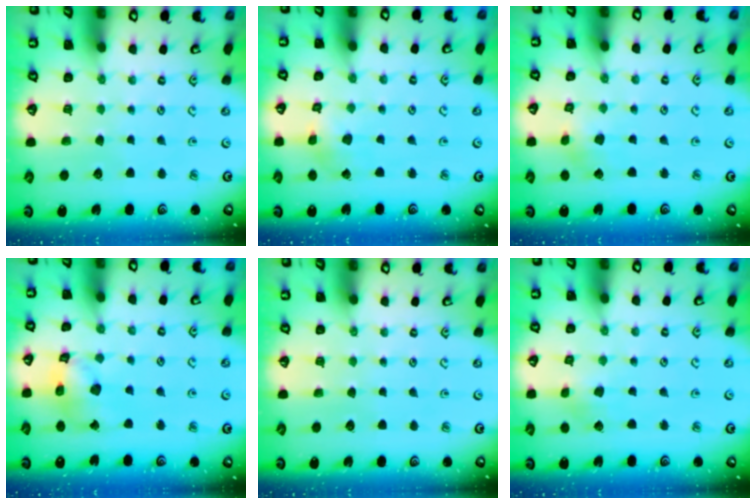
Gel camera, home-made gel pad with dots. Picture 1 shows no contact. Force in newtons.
{"total": 2.3, "press": 2.3, "slide": 0.1}
{"total": 2.3, "press": 2.2, "slide": 0.3}
{"total": 13.2, "press": 13.1, "slide": 1.6}
{"total": 0.0}
{"total": 2.8, "press": 2.8, "slide": 0.2}